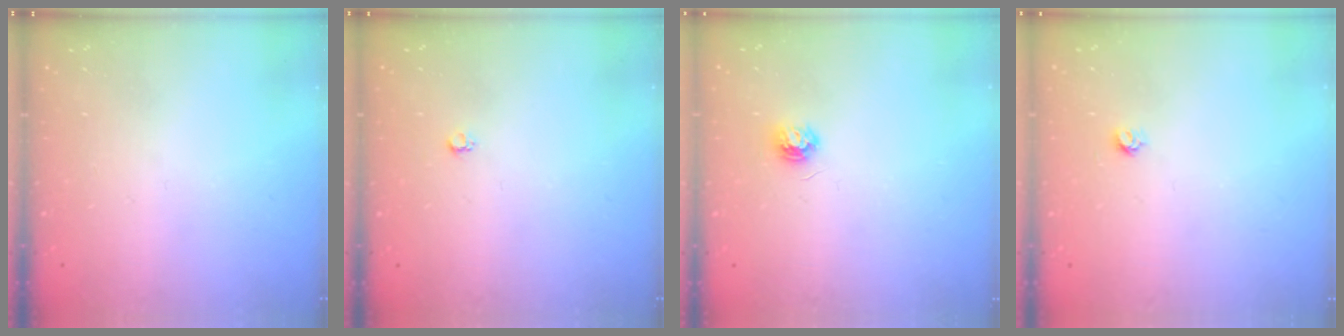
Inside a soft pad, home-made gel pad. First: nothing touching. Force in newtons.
{"total": 2.6, "press": 2.6, "slide": 0.4}
{"total": 3.7, "press": 3.7, "slide": 0.4}
{"total": 3.4, "press": 3.4, "slide": 0.2}